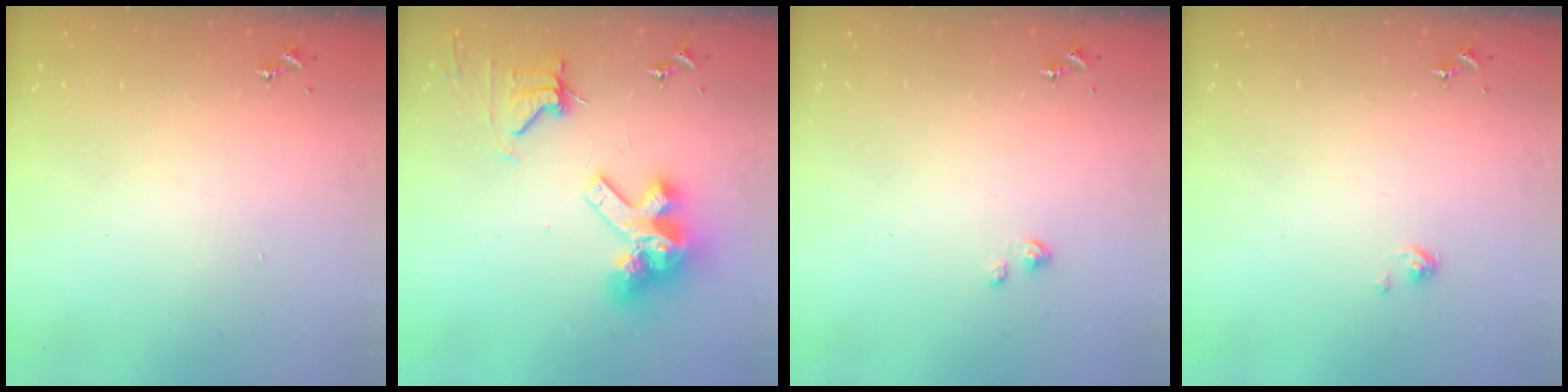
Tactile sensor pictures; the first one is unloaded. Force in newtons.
{"total": 17.0, "press": 16.9, "slide": 2.1}
{"total": 2.5, "press": 2.5, "slide": 0.3}
{"total": 2.4, "press": 2.4, "slide": 0.3}